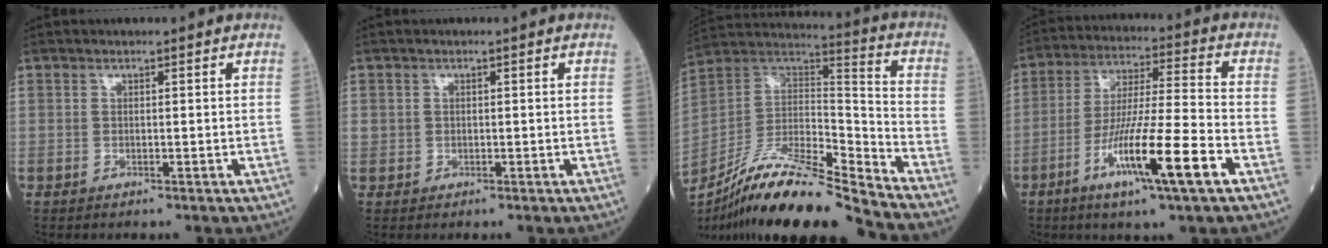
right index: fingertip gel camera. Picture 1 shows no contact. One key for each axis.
{"total": 1.2, "fx": 0.1, "fy": 1.1, "fz": 0.3, "tx": -0.007, "ty": 0.011, "tz": 0.004}
{"total": 19.8, "fx": -16.4, "fy": 1.2, "fz": 10.9, "tx": -0.224, "ty": 0.008, "tz": -0.303}
{"total": 14.1, "fx": -6.3, "fy": 0.0, "fz": 12.6, "tx": -0.236, "ty": -0.018, "tz": -0.115}